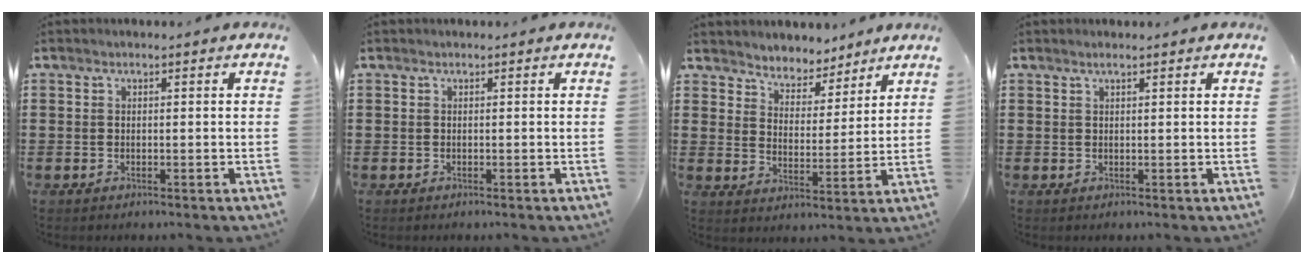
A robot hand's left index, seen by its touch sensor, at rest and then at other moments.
{"total": 0.0}
{"total": 4.6, "force": [4.5, 1.2, -0.5], "torque": [-0.018, -0.027, 0.077]}
{"total": 0.9, "force": [0.7, 0.1, 0.6], "torque": [-0.012, 0.000, 0.012]}